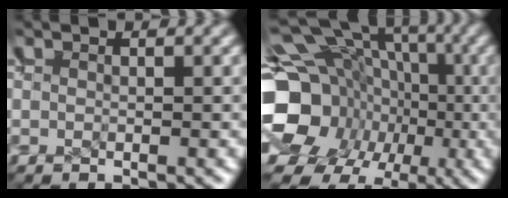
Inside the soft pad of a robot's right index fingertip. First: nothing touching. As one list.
[{"total": 16.4, "force": [-0.2, 14.4, 7.9], "torque": [-0.137, -0.030, -0.009]}]